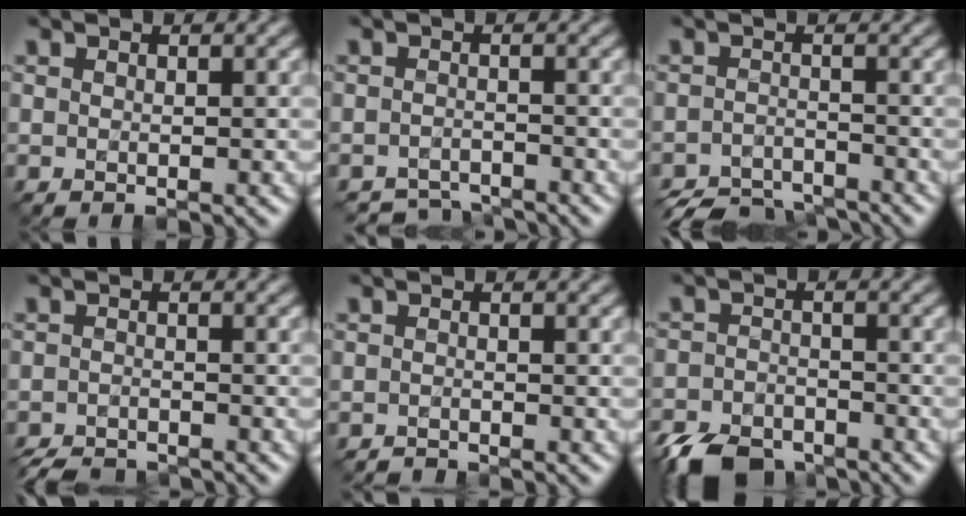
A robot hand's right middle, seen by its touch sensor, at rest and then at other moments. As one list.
[{"total": 3.3, "force": [-3.3, 0.2, -0.3], "torque": [0.009, -0.007, -0.055]}, {"total": 5.8, "force": [-5.6, 1.1, 1.2], "torque": [-0.013, -0.015, -0.095]}, {"total": 3.9, "force": [-3.8, 0.5, 0.7], "torque": [-0.010, -0.015, -0.067]}, {"total": 1.1, "force": [-1.0, -0.1, -0.2], "torque": [0.005, -0.010, -0.021]}, {"total": 6.8, "force": [-5.7, 2.9, 2.3], "torque": [-0.044, -0.018, -0.109]}]